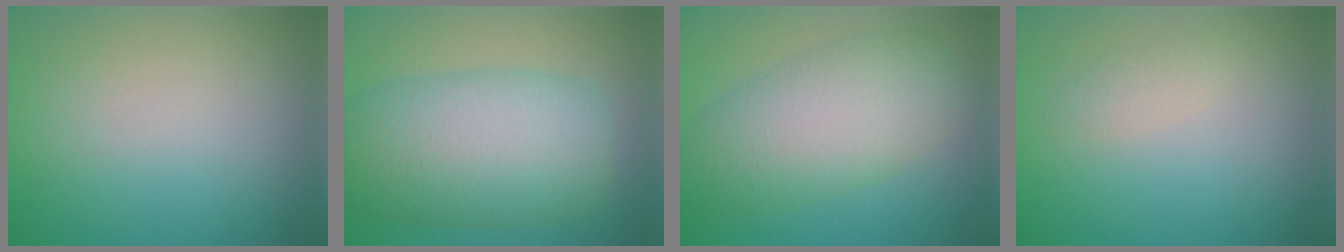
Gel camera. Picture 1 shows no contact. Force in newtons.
{"total": 10.1, "press": 10.1, "slide": 0.1}
{"total": 7.7, "press": 7.7, "slide": 0.1}
{"total": 1.2, "press": 1.2, "slide": 0.0}